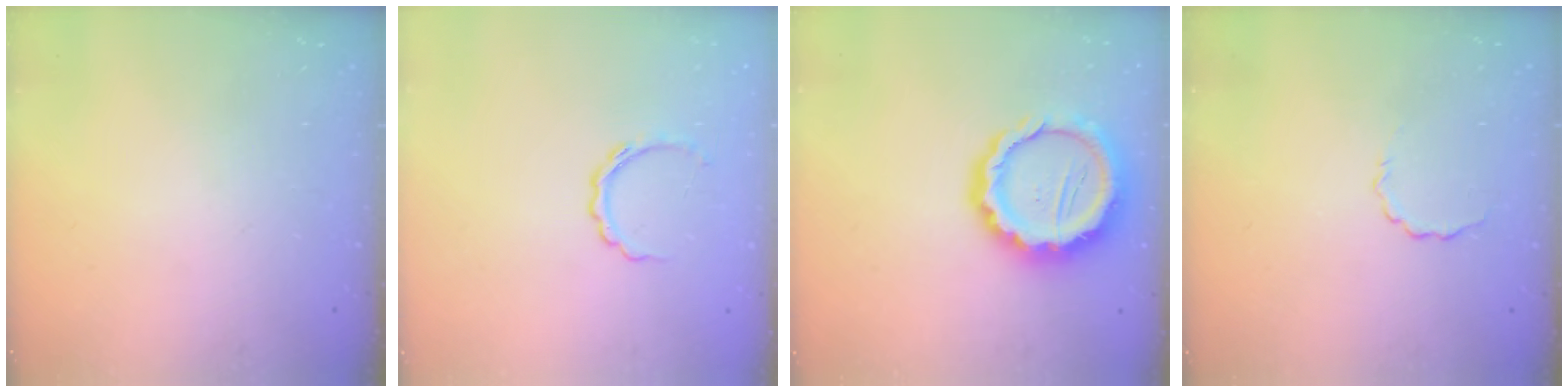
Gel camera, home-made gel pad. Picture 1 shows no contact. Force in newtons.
{"total": 4.4, "press": 4.3, "slide": 0.5}
{"total": 14.9, "press": 14.7, "slide": 2.8}
{"total": 2.9, "press": 2.7, "slide": 0.9}